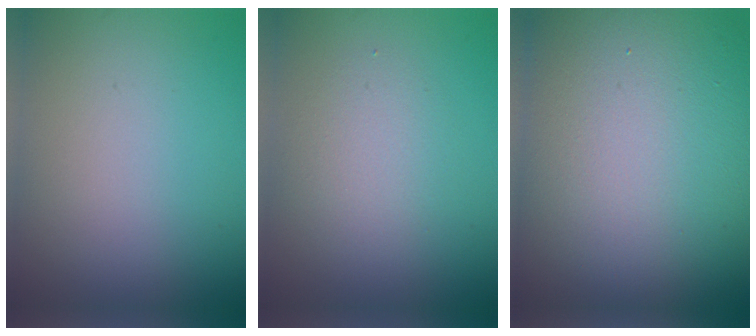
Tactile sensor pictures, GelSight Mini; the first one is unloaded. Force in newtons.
{"total": 2.5, "press": 2.5, "slide": 0.1}
{"total": 20.4, "press": 20.4, "slide": 1.1}